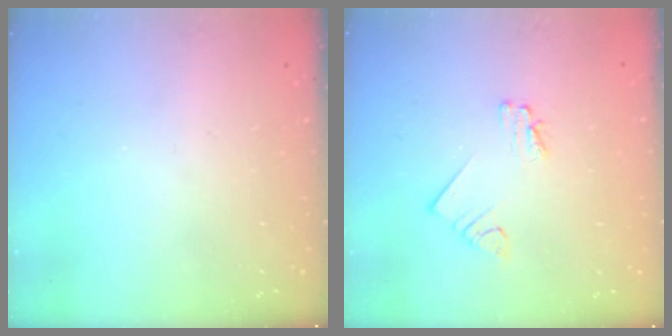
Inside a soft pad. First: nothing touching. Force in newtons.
{"total": 1.7, "press": 1.7, "slide": 0.0}